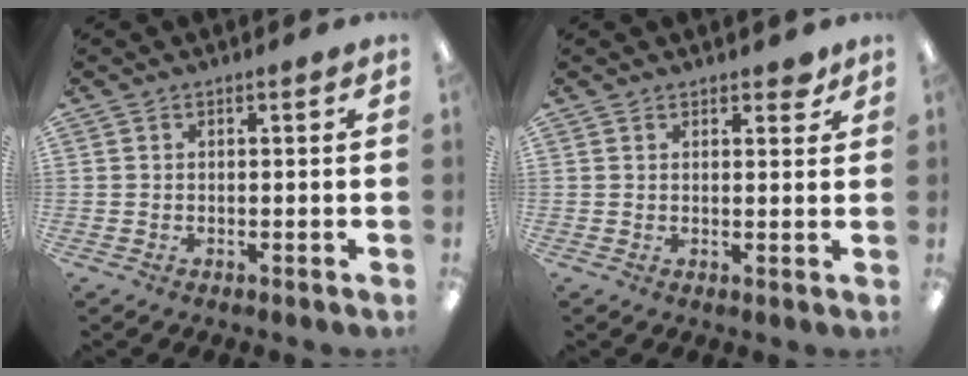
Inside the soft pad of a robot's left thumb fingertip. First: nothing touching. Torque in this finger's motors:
{"motor_torque": [-0.05, 0.02, -0.29, -0.15, 0.00]}